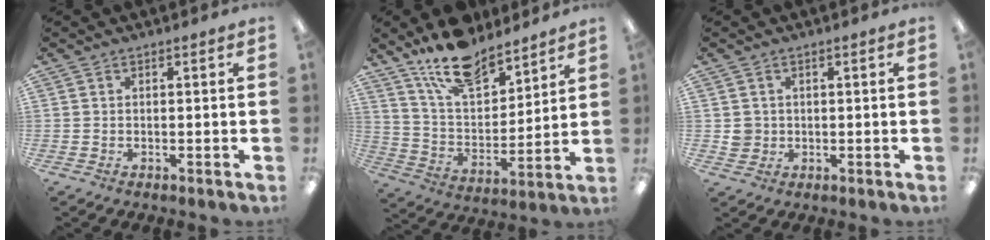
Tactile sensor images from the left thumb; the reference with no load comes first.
{"total": 16.5, "force": [13.2, 6.9, 7.1], "torque": [-0.127, -0.078, 0.239]}
{"total": 3.0, "force": [0.5, 2.9, 0.5], "torque": [-0.006, 0.001, 0.008]}